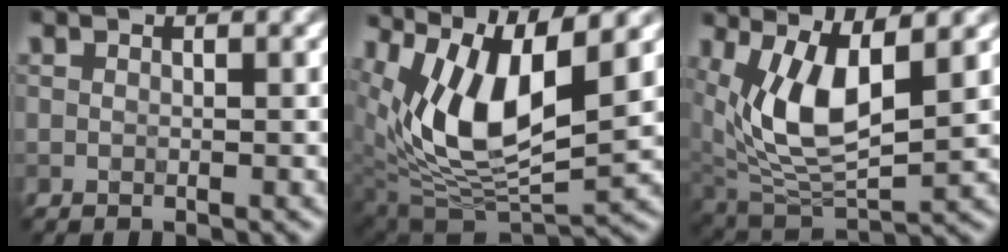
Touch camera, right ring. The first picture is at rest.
{"total": 10.4, "force": [3.9, 4.2, 8.7], "torque": [-0.164, -0.007, 0.077]}
{"total": 7.6, "force": [2.0, 3.1, 6.6], "torque": [-0.140, -0.012, 0.042]}